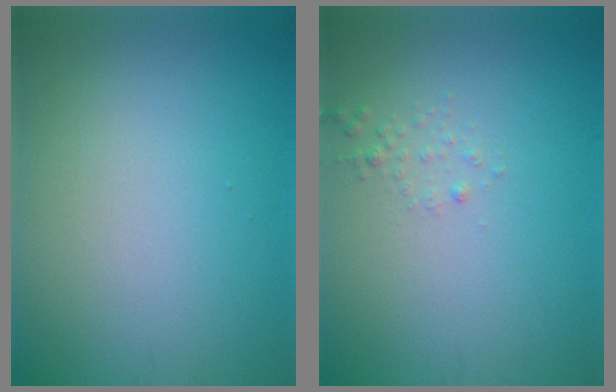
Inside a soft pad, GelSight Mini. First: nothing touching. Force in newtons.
{"total": 0.8, "press": 0.8, "slide": 0.1}